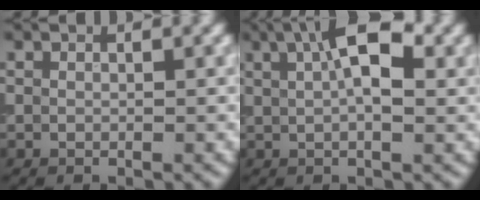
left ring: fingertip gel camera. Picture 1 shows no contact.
{"total": 5.9, "force": [2.1, 2.1, 5.1], "torque": [-0.078, 0.010, 0.026]}